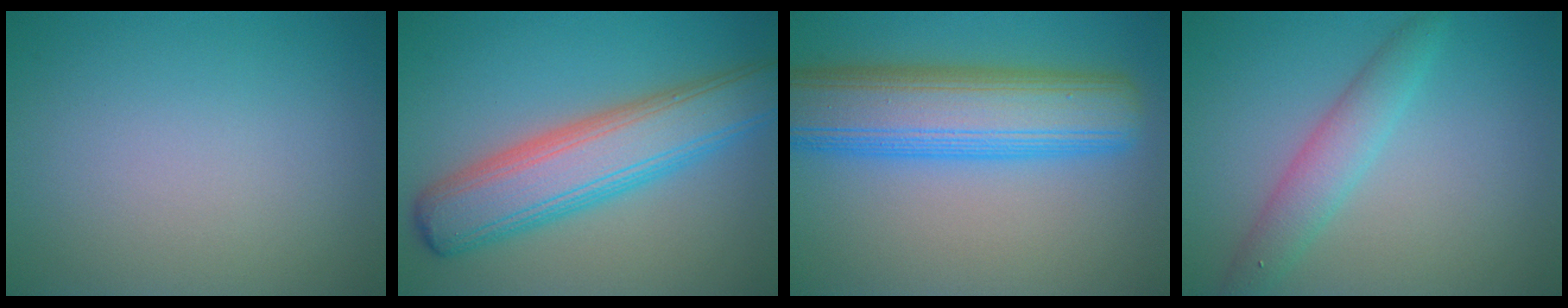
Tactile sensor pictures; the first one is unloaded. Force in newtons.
{"total": 8.0, "press": 8.0, "slide": 0.2}
{"total": 10.1, "press": 10.0, "slide": 0.4}
{"total": 3.0, "press": 3.0, "slide": 0.1}